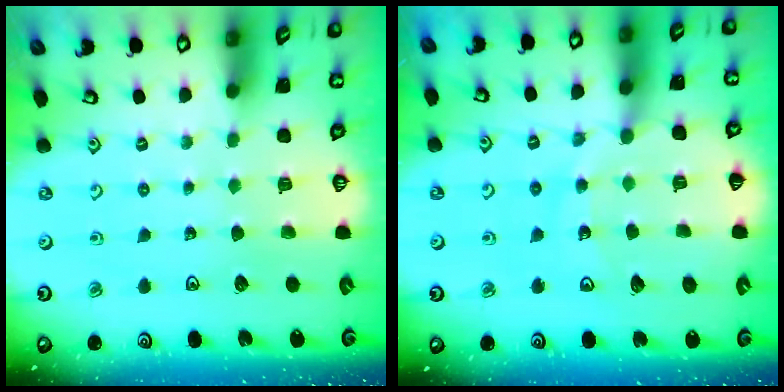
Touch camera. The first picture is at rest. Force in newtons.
{"total": 12.1, "press": 12.0, "slide": 1.5}